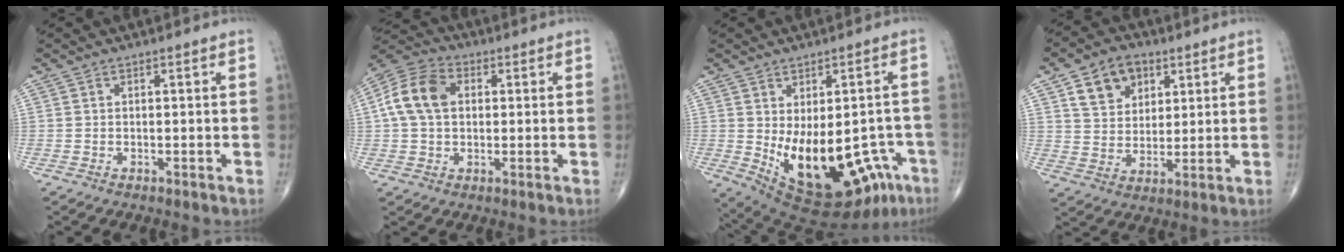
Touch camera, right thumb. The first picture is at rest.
{"total": 11.0, "force": [1.7, 7.8, 7.6], "torque": [-0.144, 0.024, 0.022]}
{"total": 21.0, "force": [-6.7, 10.7, 16.8], "torque": [-0.213, 0.003, -0.064]}
{"total": 10.2, "force": [4.8, 7.5, 5.1], "torque": [-0.054, -0.016, 0.086]}